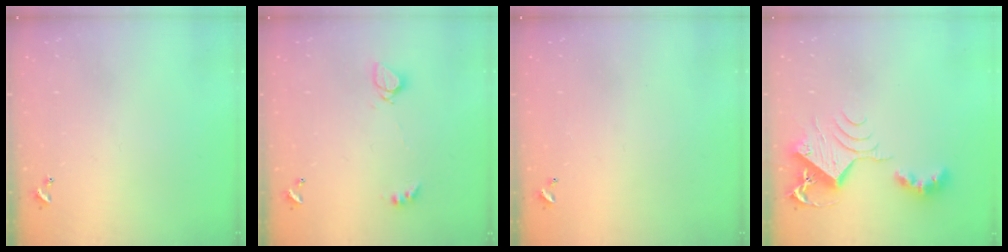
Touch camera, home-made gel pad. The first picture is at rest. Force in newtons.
{"total": 4.9, "press": 4.9, "slide": 0.2}
{"total": 2.8, "press": 2.8, "slide": 0.1}
{"total": 9.5, "press": 9.3, "slide": 1.6}